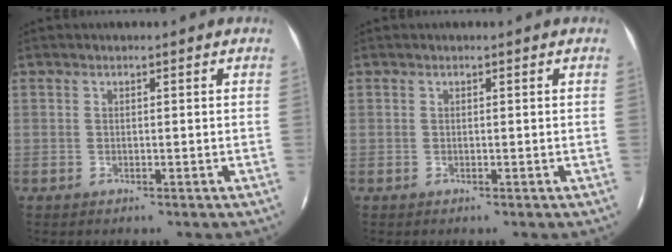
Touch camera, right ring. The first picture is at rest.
{"total": 0.0}